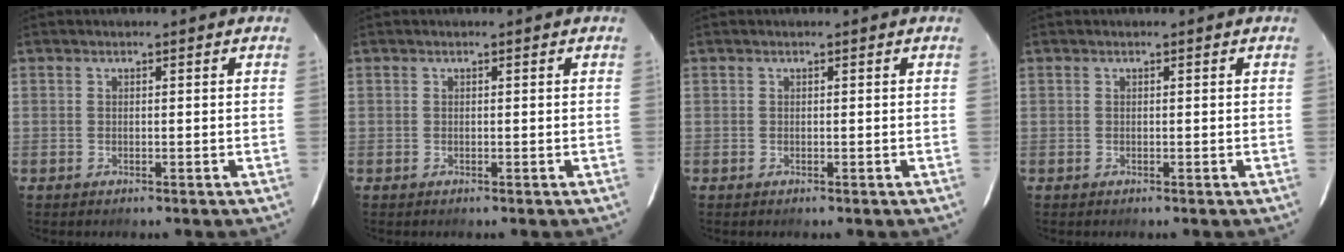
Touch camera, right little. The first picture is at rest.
{"total": 0.0}
{"total": 0.0}
{"total": 0.0}